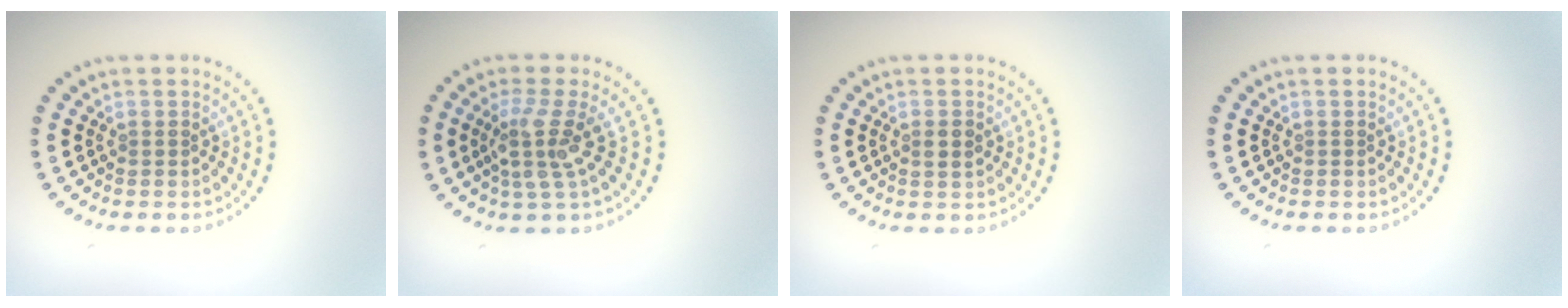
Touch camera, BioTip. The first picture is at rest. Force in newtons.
{"total": 3.3, "press": 2.5, "slide": 2.1}
{"total": 1.1, "press": 1.1, "slide": 0.3}
{"total": 0.0}